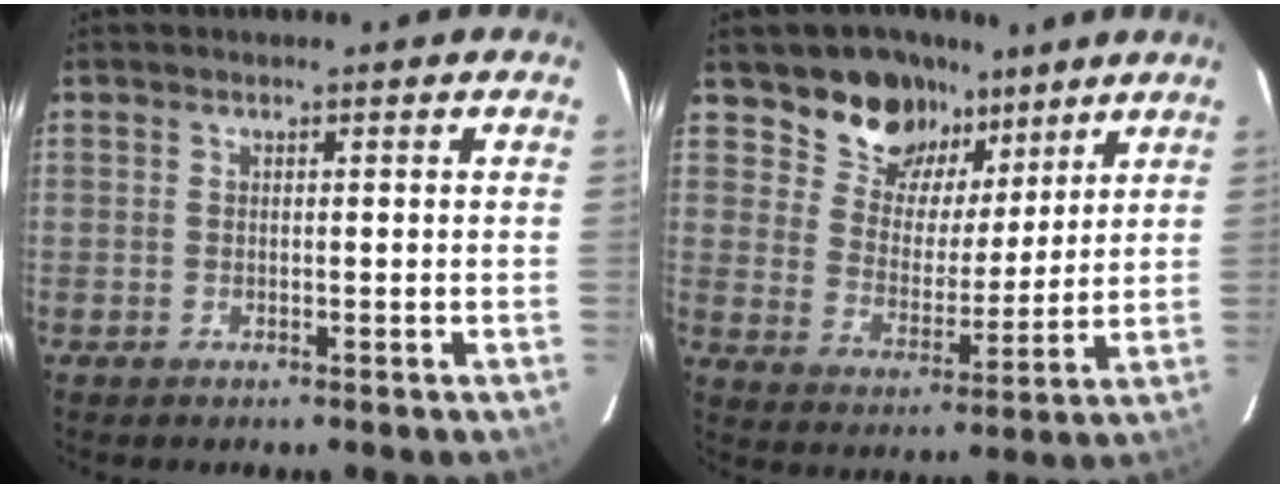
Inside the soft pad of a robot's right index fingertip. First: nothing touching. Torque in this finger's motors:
{"motor_torque": [0.28, 0.27, 0.24, 0.02]}